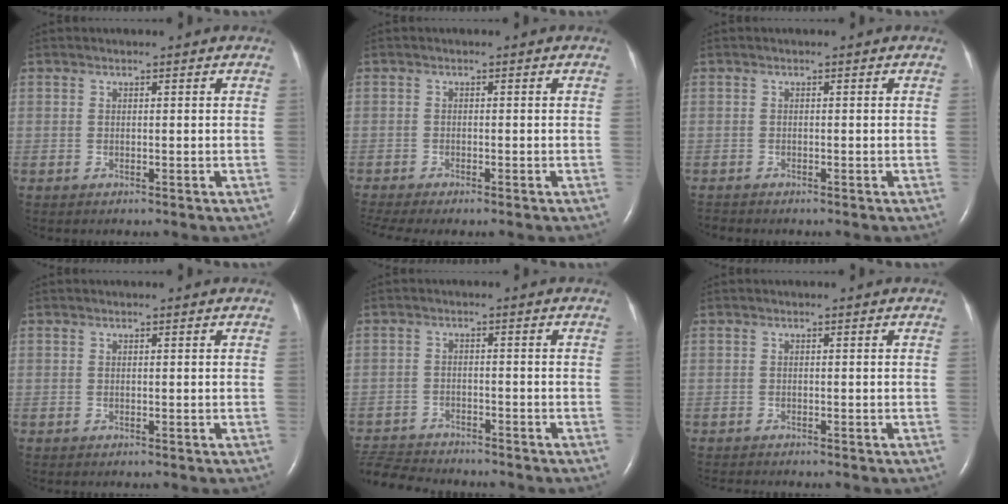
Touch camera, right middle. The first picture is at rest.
{"total": 4.4, "force": [-3.6, 0.4, 2.4], "torque": [-0.043, -0.007, -0.057]}
{"total": 0.7, "force": [-0.7, 0.0, 0.0], "torque": [-0.004, -0.004, -0.012]}
{"total": 0.0}
{"total": 8.8, "force": [-8.5, 1.5, 2.0], "torque": [-0.042, -0.005, -0.140]}
{"total": 1.8, "force": [-1.7, 0.0, 0.6], "torque": [-0.010, -0.006, -0.025]}